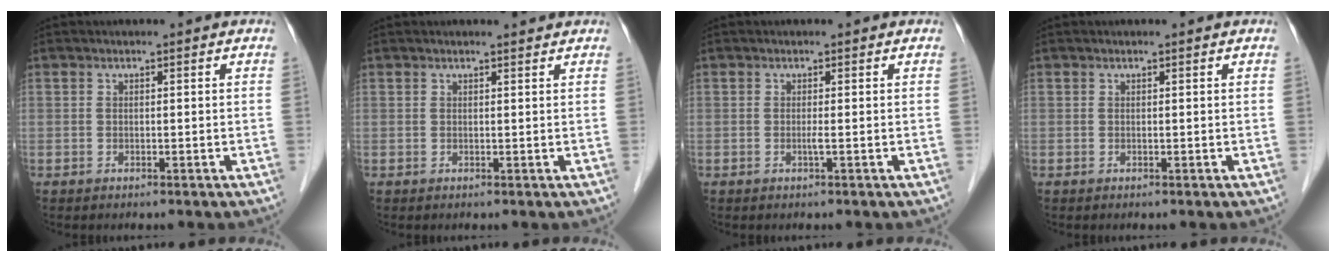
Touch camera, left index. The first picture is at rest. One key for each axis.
{"total": 1.3, "fx": 1.2, "fy": 0.0, "fz": 0.2, "tx": -0.009, "ty": 0.000, "tz": 0.017}
{"total": 0.7, "fx": -0.2, "fy": -0.2, "fz": 0.6, "tx": -0.008, "ty": -0.002, "tz": -0.007}
{"total": 0.0}